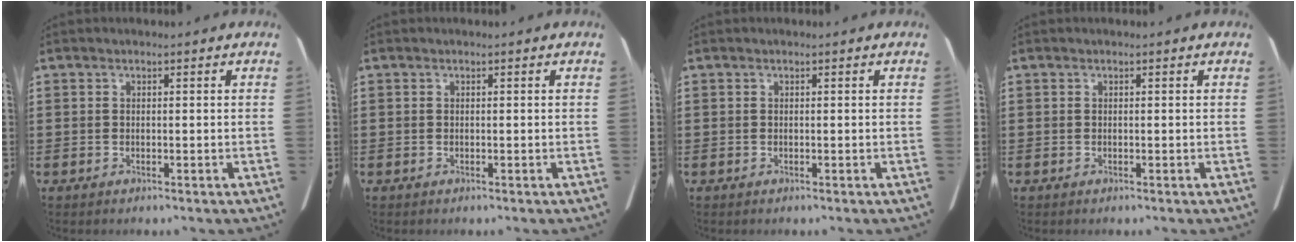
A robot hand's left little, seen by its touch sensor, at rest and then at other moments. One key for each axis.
{"total": 0.0}
{"total": 0.0}
{"total": 0.0}